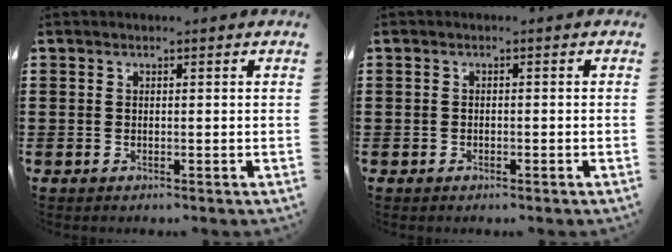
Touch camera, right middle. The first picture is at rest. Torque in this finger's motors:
{"motor_torque": [-0.82, 0.88, -0.06, -0.01]}